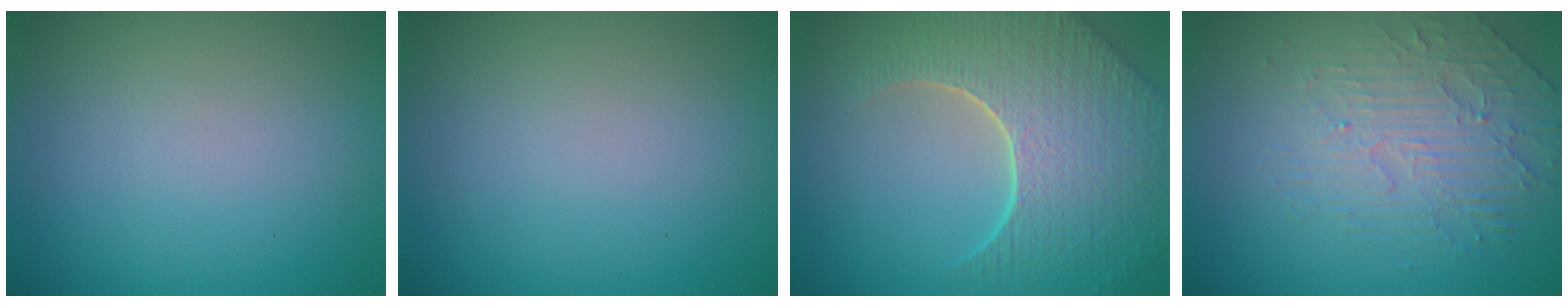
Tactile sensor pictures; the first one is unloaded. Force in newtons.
{"total": 0.0}
{"total": 8.7, "press": 6.2, "slide": 6.1}
{"total": 4.6, "press": 3.2, "slide": 3.2}